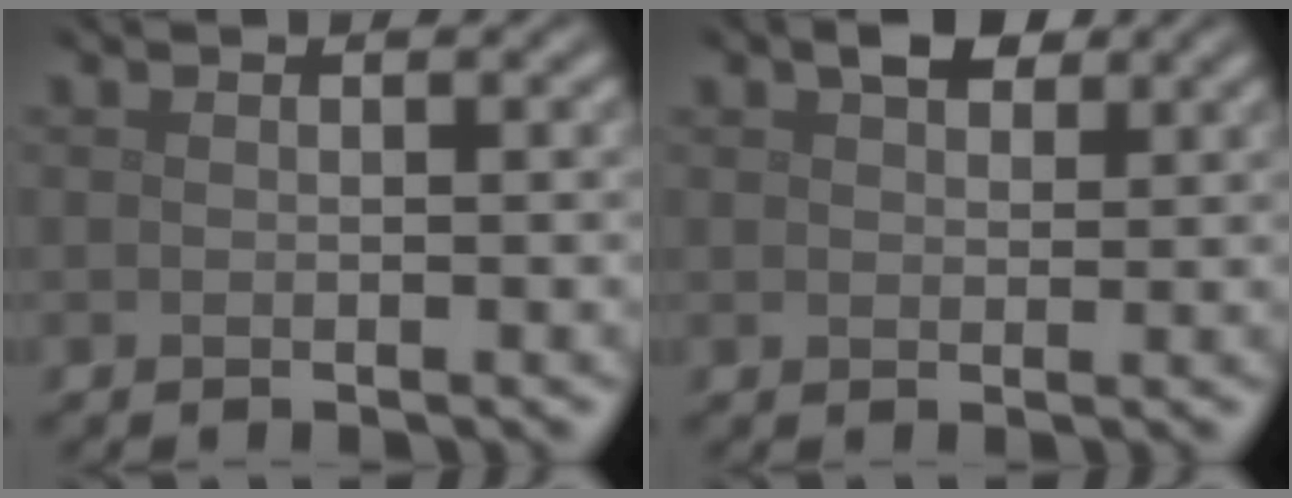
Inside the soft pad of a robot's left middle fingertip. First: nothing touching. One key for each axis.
{"total": 2.8, "fx": 1.6, "fy": 1.7, "fz": 1.6, "tx": -0.030, "ty": 0.003, "tz": 0.026}